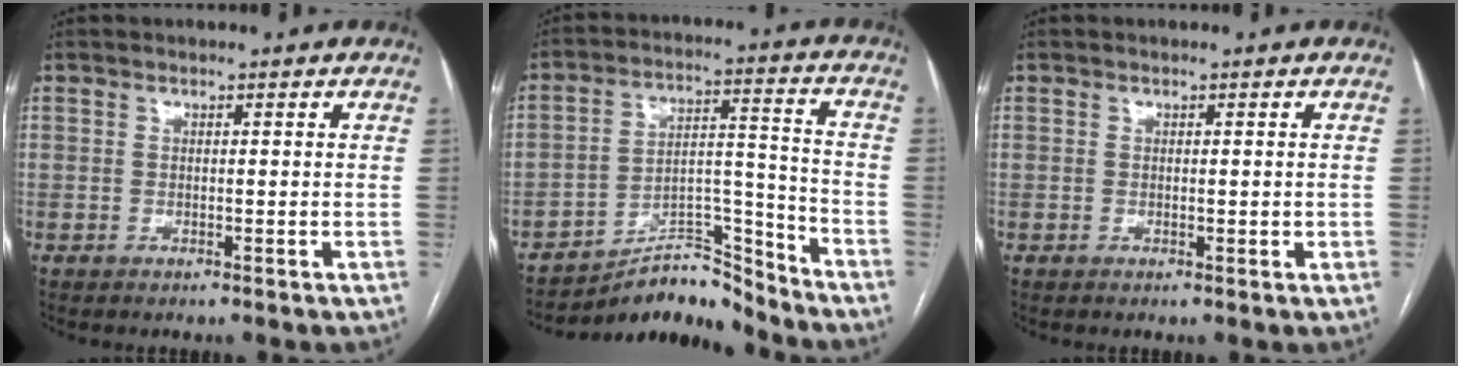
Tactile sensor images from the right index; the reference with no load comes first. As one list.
[{"total": 10.1, "force": [-9.9, 1.8, 1.2], "torque": [-0.010, 0.056, -0.171]}, {"total": 0.9, "force": [0.0, 0.3, 0.9], "torque": [-0.015, -0.003, 0.003]}]